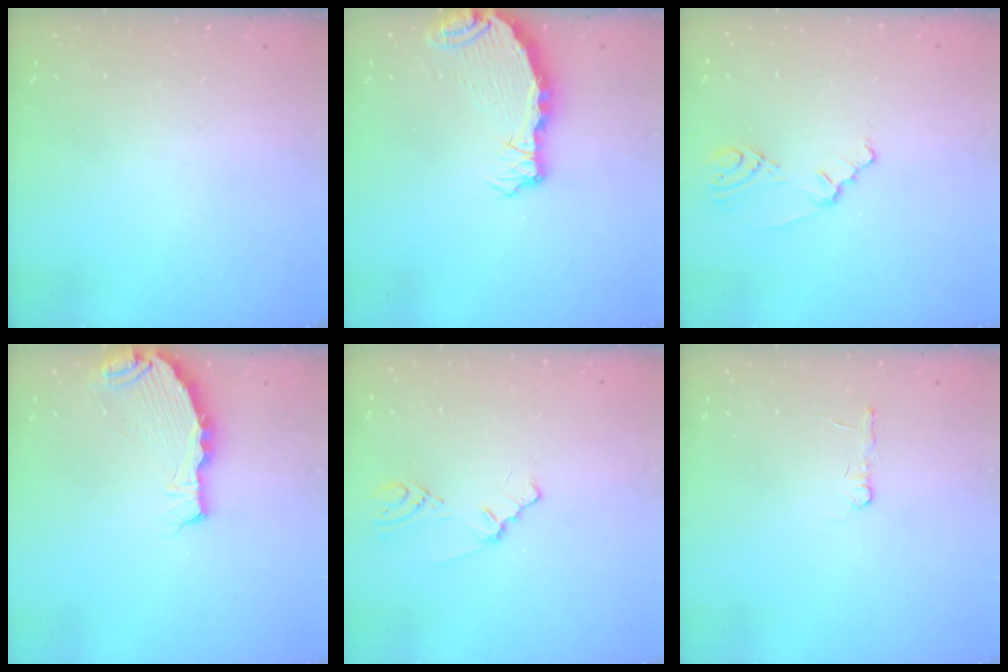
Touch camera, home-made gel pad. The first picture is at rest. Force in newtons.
{"total": 6.7, "press": 6.6, "slide": 0.8}
{"total": 1.8, "press": 1.7, "slide": 0.5}
{"total": 5.8, "press": 5.8, "slide": 0.1}
{"total": 1.4, "press": 1.4, "slide": 0.4}
{"total": 2.7, "press": 2.7, "slide": 0.4}